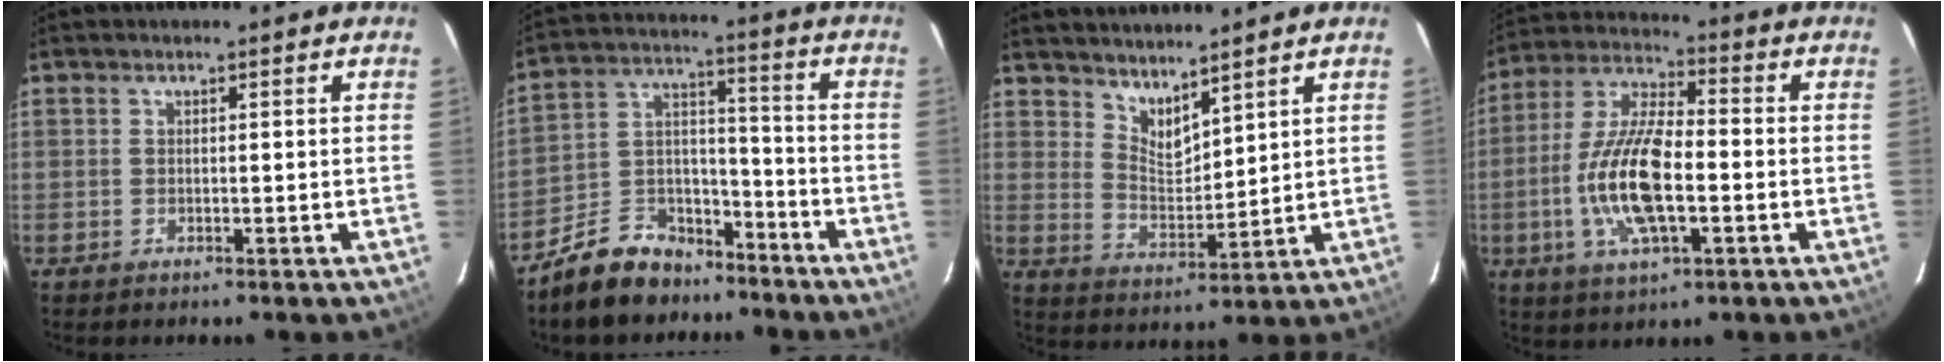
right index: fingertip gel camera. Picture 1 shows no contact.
{"total": 12.5, "force": [-9.5, 7.2, 4.0], "torque": [-0.092, 0.053, -0.147]}
{"total": 4.6, "force": [4.1, 1.4, 1.7], "torque": [-0.025, -0.007, 0.075]}
{"total": 15.2, "force": [-3.3, 5.5, 13.8], "torque": [-0.287, -0.001, -0.066]}